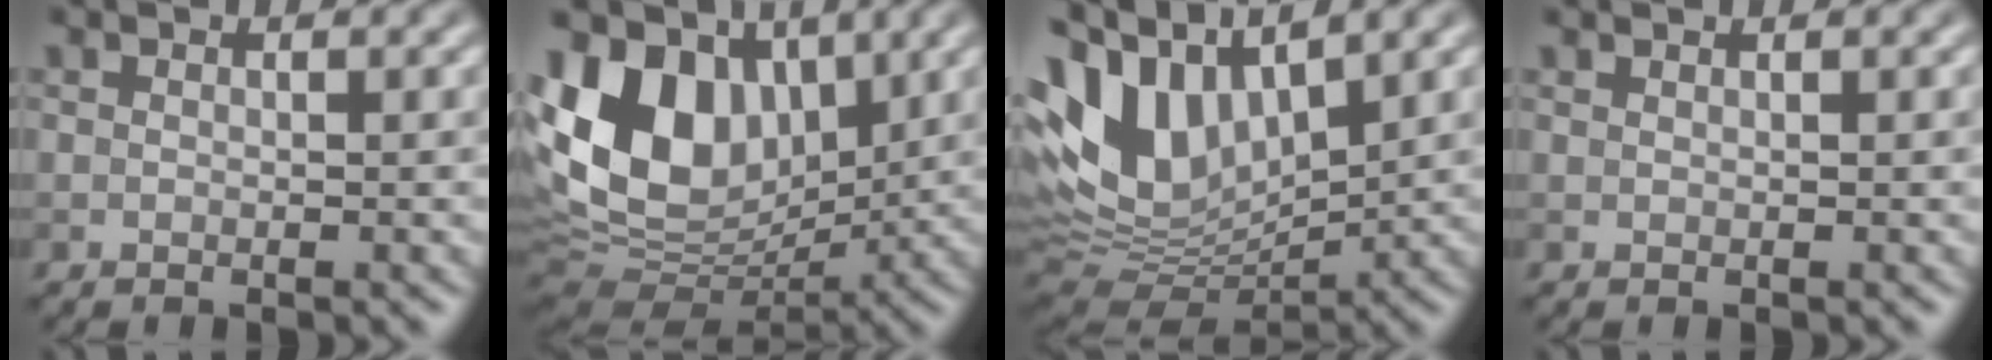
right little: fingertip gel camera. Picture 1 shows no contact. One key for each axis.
{"total": 14.2, "fx": 4.2, "fy": 9.5, "fz": 9.7, "tx": -0.199, "ty": 0.010, "tz": 0.075}
{"total": 12.1, "fx": 4.5, "fy": 6.7, "fz": 9.0, "tx": -0.218, "ty": 0.015, "tz": 0.083}
{"total": 0.0}